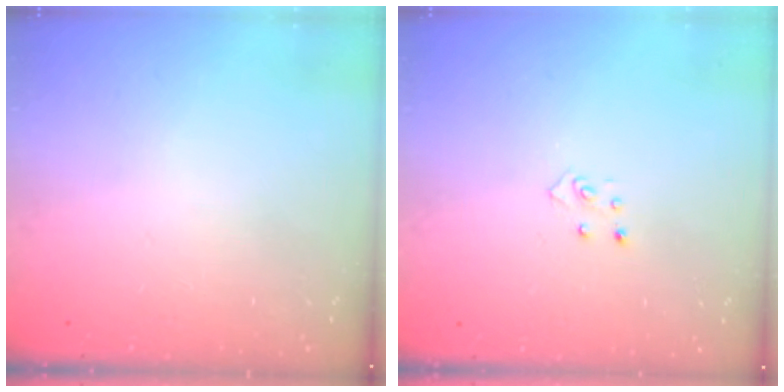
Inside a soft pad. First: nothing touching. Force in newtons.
{"total": 3.9, "press": 3.9, "slide": 0.3}